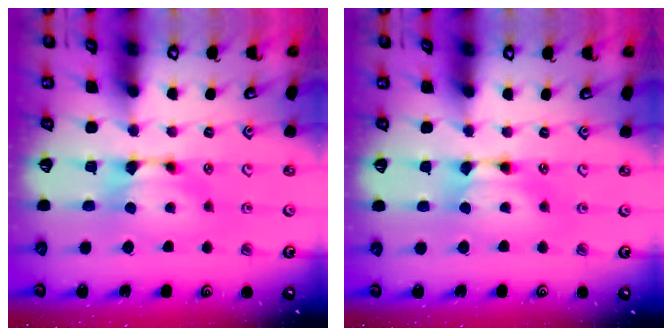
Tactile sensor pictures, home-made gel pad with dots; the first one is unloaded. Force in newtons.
{"total": 1.7, "press": 1.7, "slide": 0.2}